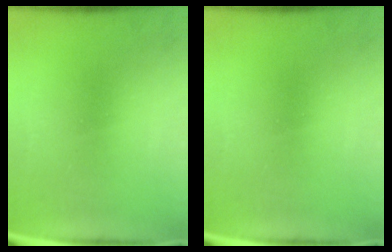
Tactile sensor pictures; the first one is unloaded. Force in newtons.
{"total": 0.0}